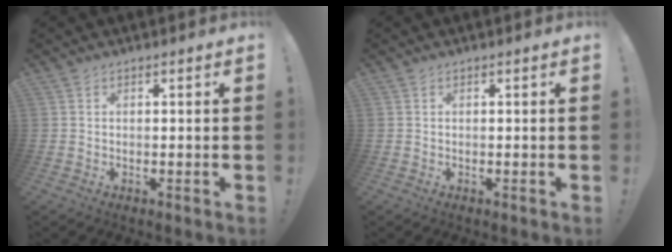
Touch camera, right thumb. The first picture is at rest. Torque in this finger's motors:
{"motor_torque": [-0.06, 0.00, -0.15, 0.08, 0.03]}